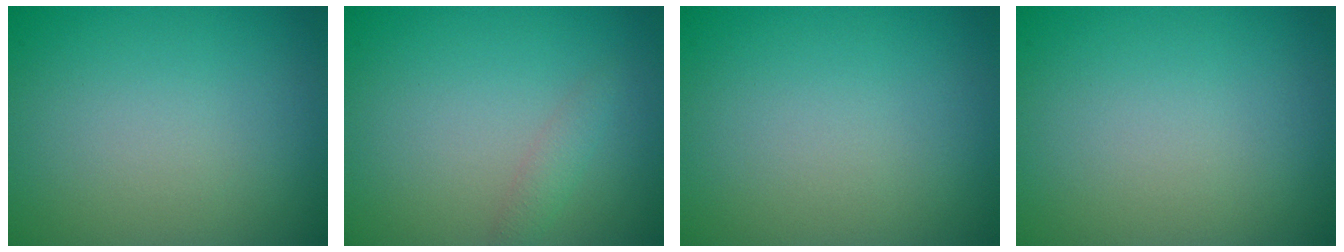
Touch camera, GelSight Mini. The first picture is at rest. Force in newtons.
{"total": 1.2, "press": 1.2, "slide": 0.1}
{"total": 0.0}
{"total": 0.0}